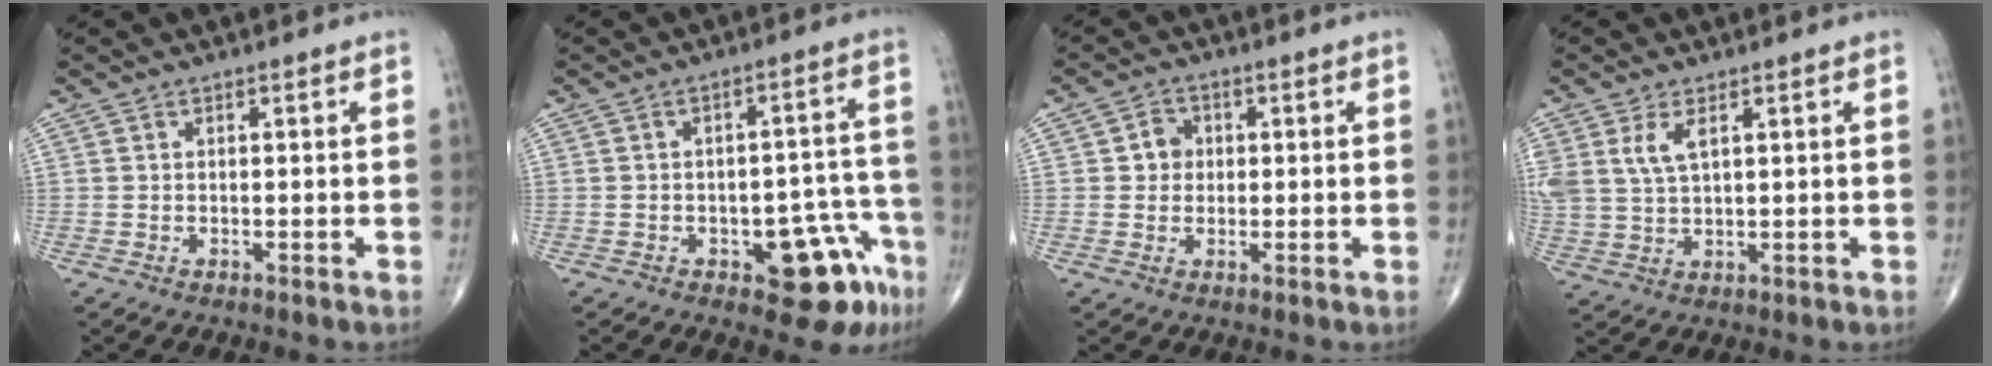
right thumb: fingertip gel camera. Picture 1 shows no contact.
{"total": 10.6, "force": [-5.5, 4.8, 7.7], "torque": [-0.053, 0.045, -0.060]}
{"total": 3.7, "force": [0.5, 3.4, 1.5], "torque": [-0.003, 0.005, 0.001]}
{"total": 6.3, "force": [2.6, 3.1, 4.8], "torque": [-0.106, -0.003, 0.061]}